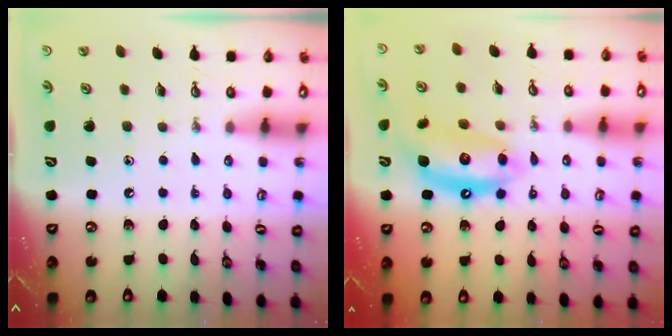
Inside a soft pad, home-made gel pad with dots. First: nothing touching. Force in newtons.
{"total": 11.7, "press": 11.6, "slide": 1.1}